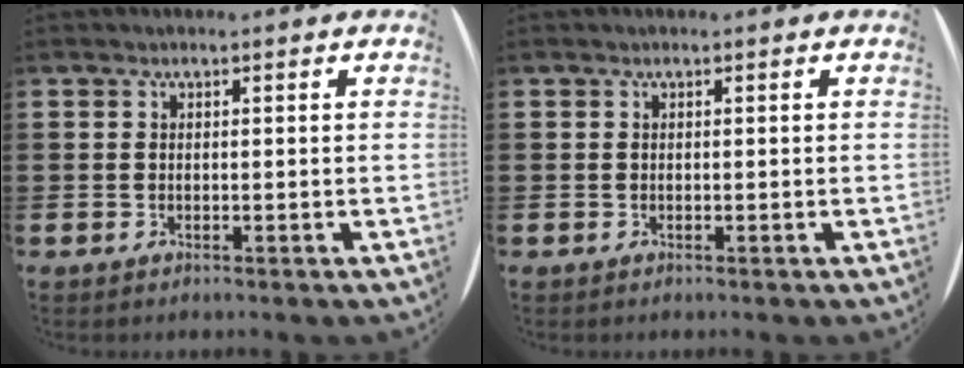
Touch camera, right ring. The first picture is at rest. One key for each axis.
{"total": 0.0}